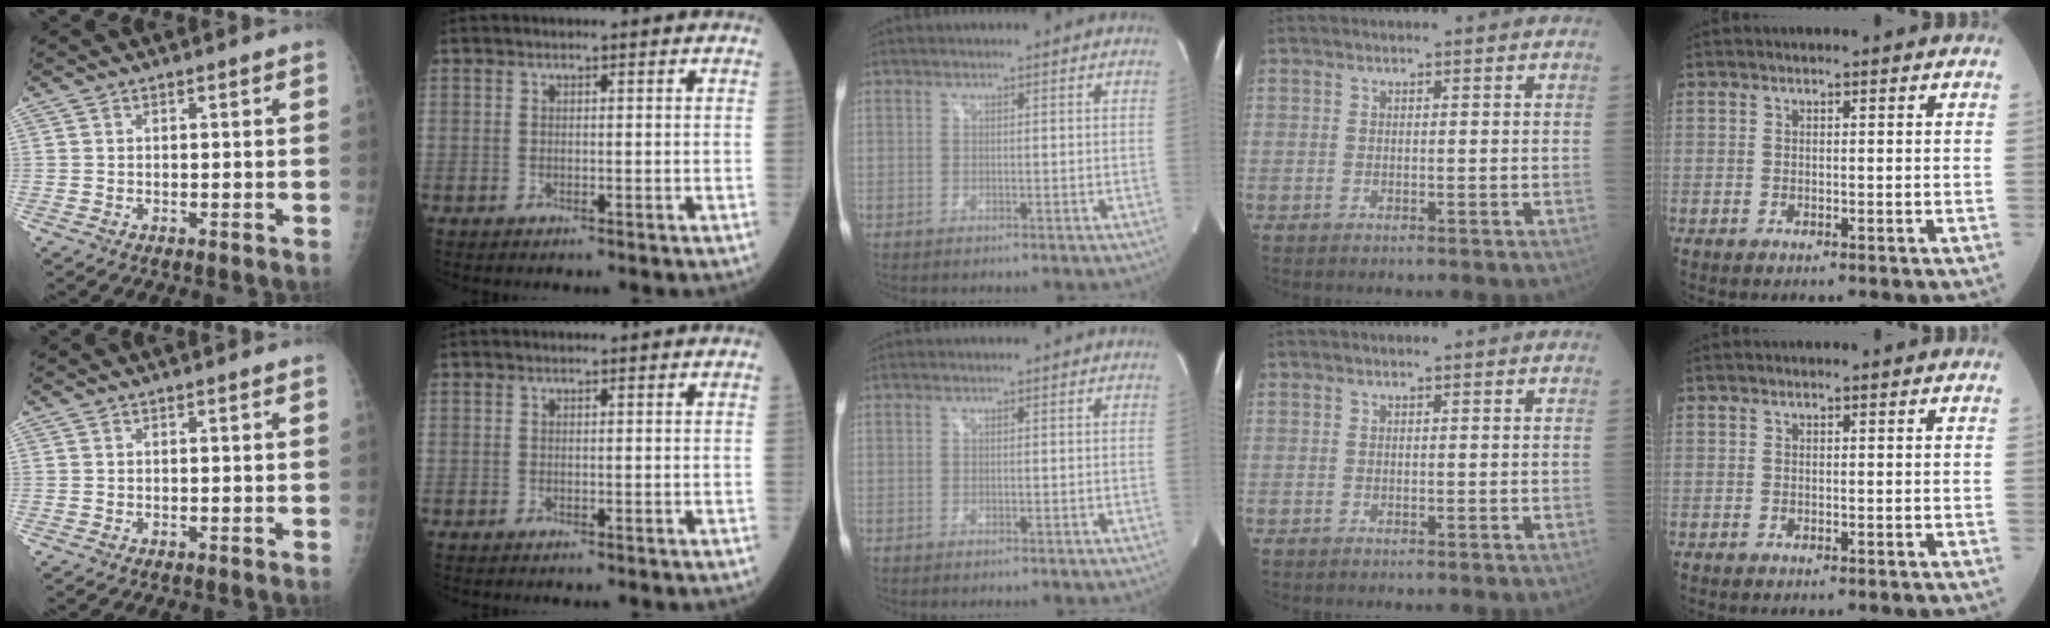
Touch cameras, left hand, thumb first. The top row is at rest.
{}